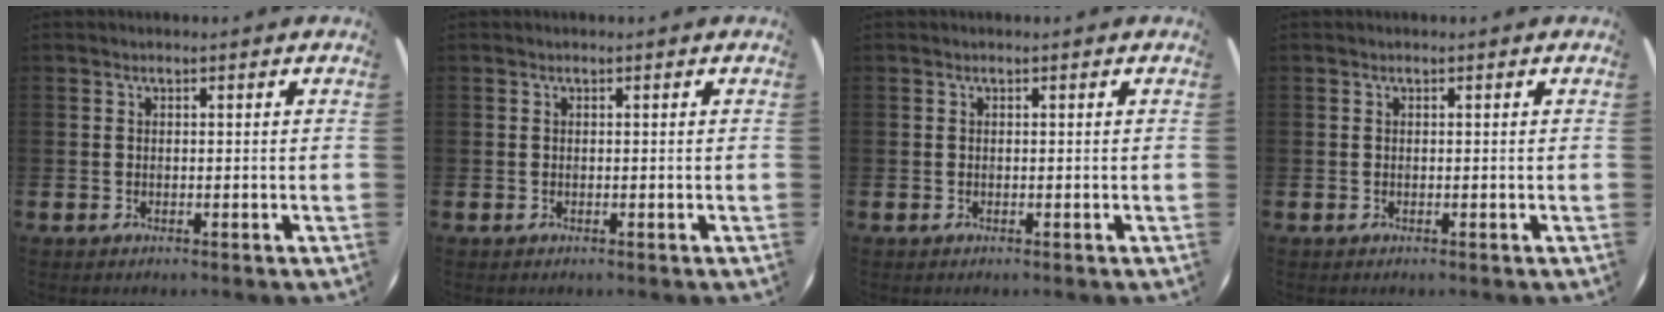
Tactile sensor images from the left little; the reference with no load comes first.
{"total": 0.0}
{"total": 0.0}
{"total": 0.0}